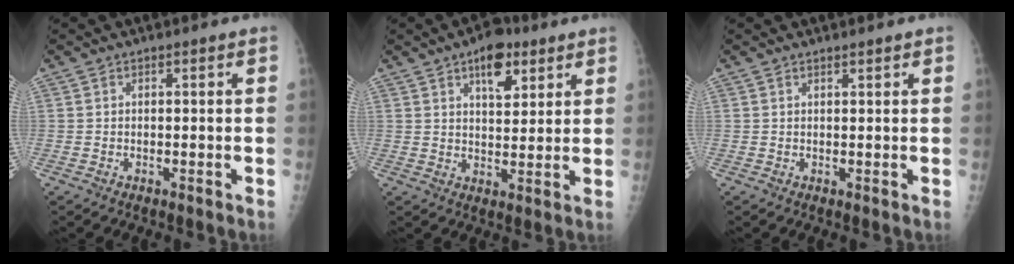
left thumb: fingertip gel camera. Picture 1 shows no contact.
{"total": 8.2, "force": [4.5, 4.1, 5.5], "torque": [-0.056, -0.020, 0.064]}
{"total": 0.8, "force": [0.7, 0.1, 0.4], "torque": [-0.006, -0.005, 0.012]}